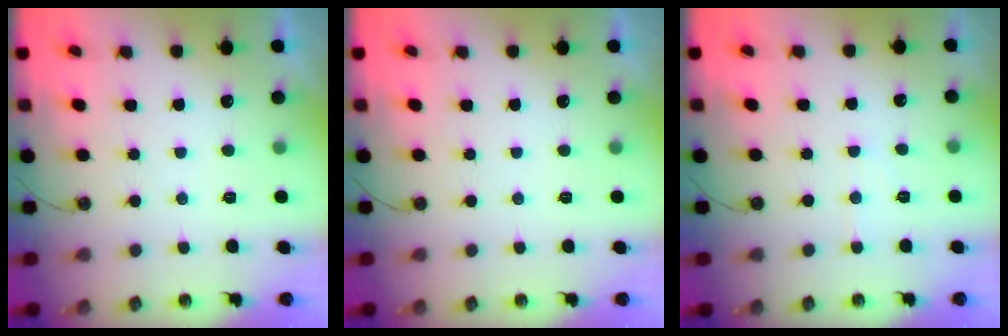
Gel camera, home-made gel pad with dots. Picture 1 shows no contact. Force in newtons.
{"total": 0.0}
{"total": 4.9, "press": 4.9, "slide": 0.6}